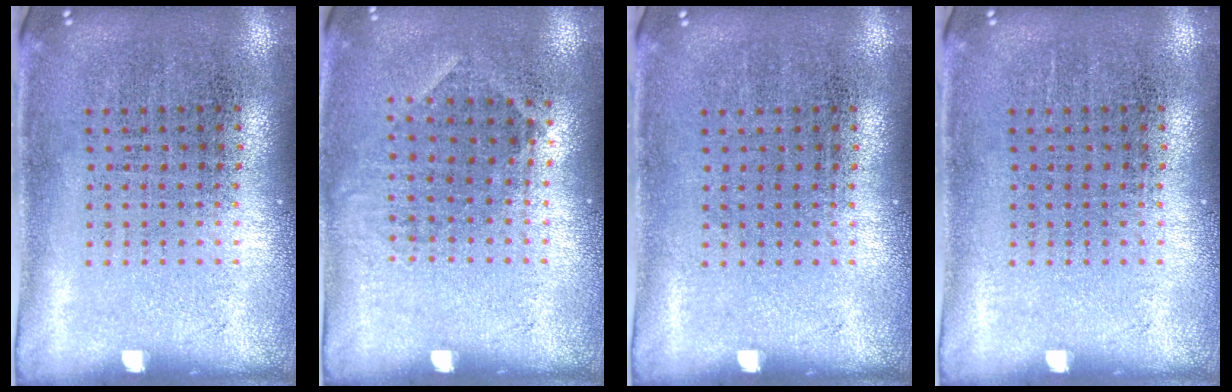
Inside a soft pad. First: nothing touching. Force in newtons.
{"total": 0.9, "press": 0.8, "slide": 0.5}
{"total": 0.0}
{"total": 0.0}